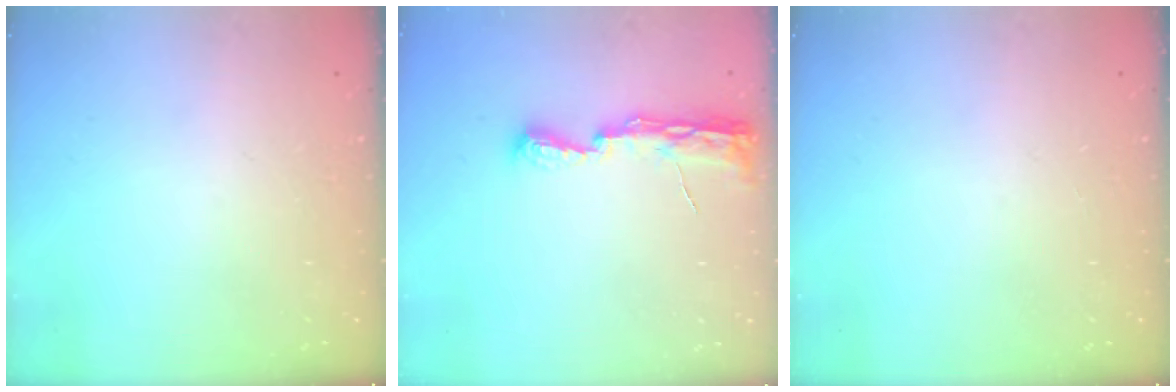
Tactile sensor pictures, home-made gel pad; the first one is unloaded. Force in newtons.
{"total": 8.2, "press": 8.2, "slide": 1.0}
{"total": 0.0}